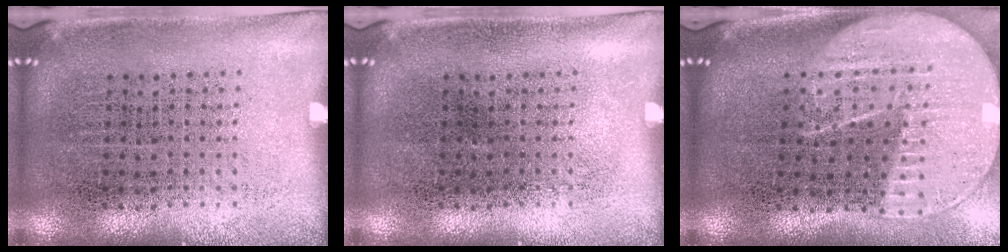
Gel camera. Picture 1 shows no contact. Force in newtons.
{"total": 0.0}
{"total": 2.2, "press": 1.9, "slide": 1.0}